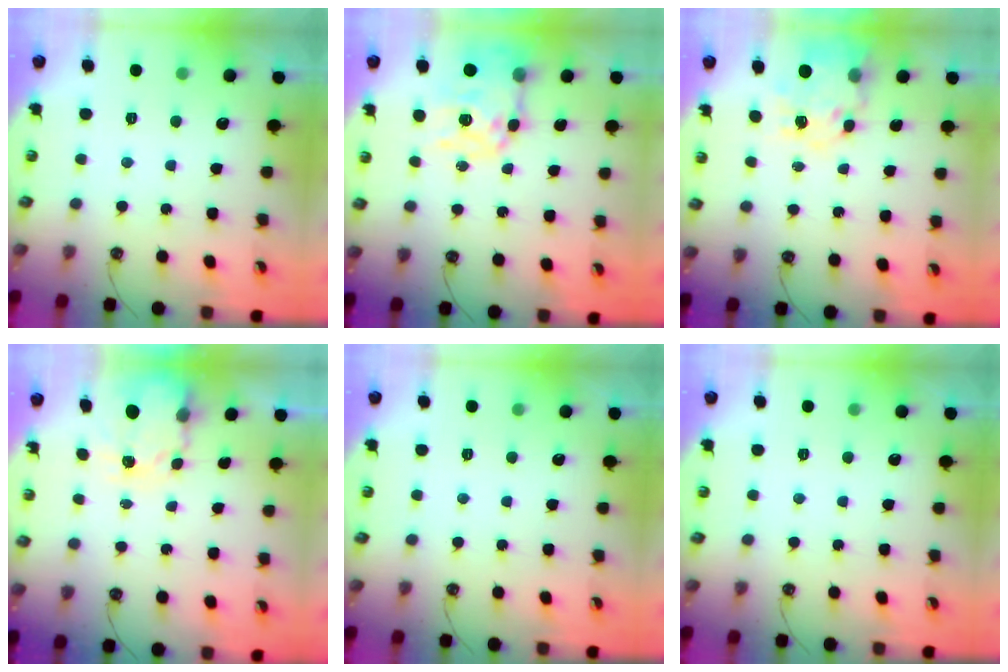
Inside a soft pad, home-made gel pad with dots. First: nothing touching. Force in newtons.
{"total": 14.5, "press": 14.4, "slide": 1.5}
{"total": 11.7, "press": 11.7, "slide": 1.1}
{"total": 3.8, "press": 3.8, "slide": 0.1}
{"total": 0.0}
{"total": 0.0}